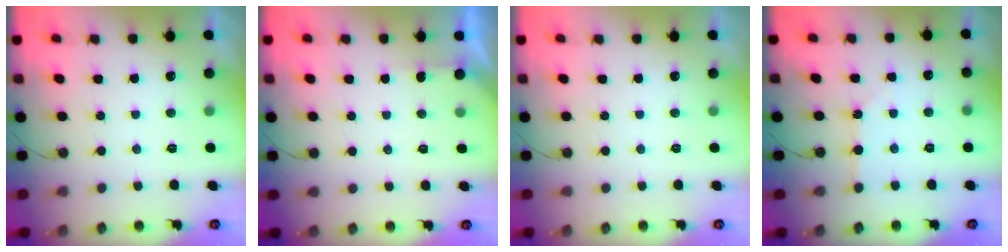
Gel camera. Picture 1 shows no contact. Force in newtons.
{"total": 2.3, "press": 2.2, "slide": 0.3}
{"total": 0.0}
{"total": 2.1, "press": 2.1, "slide": 0.4}